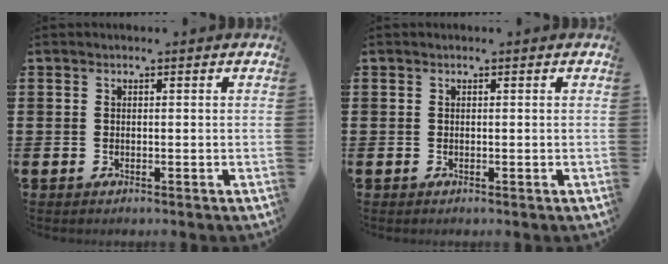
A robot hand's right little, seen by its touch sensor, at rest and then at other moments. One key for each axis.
{"total": 0.0}